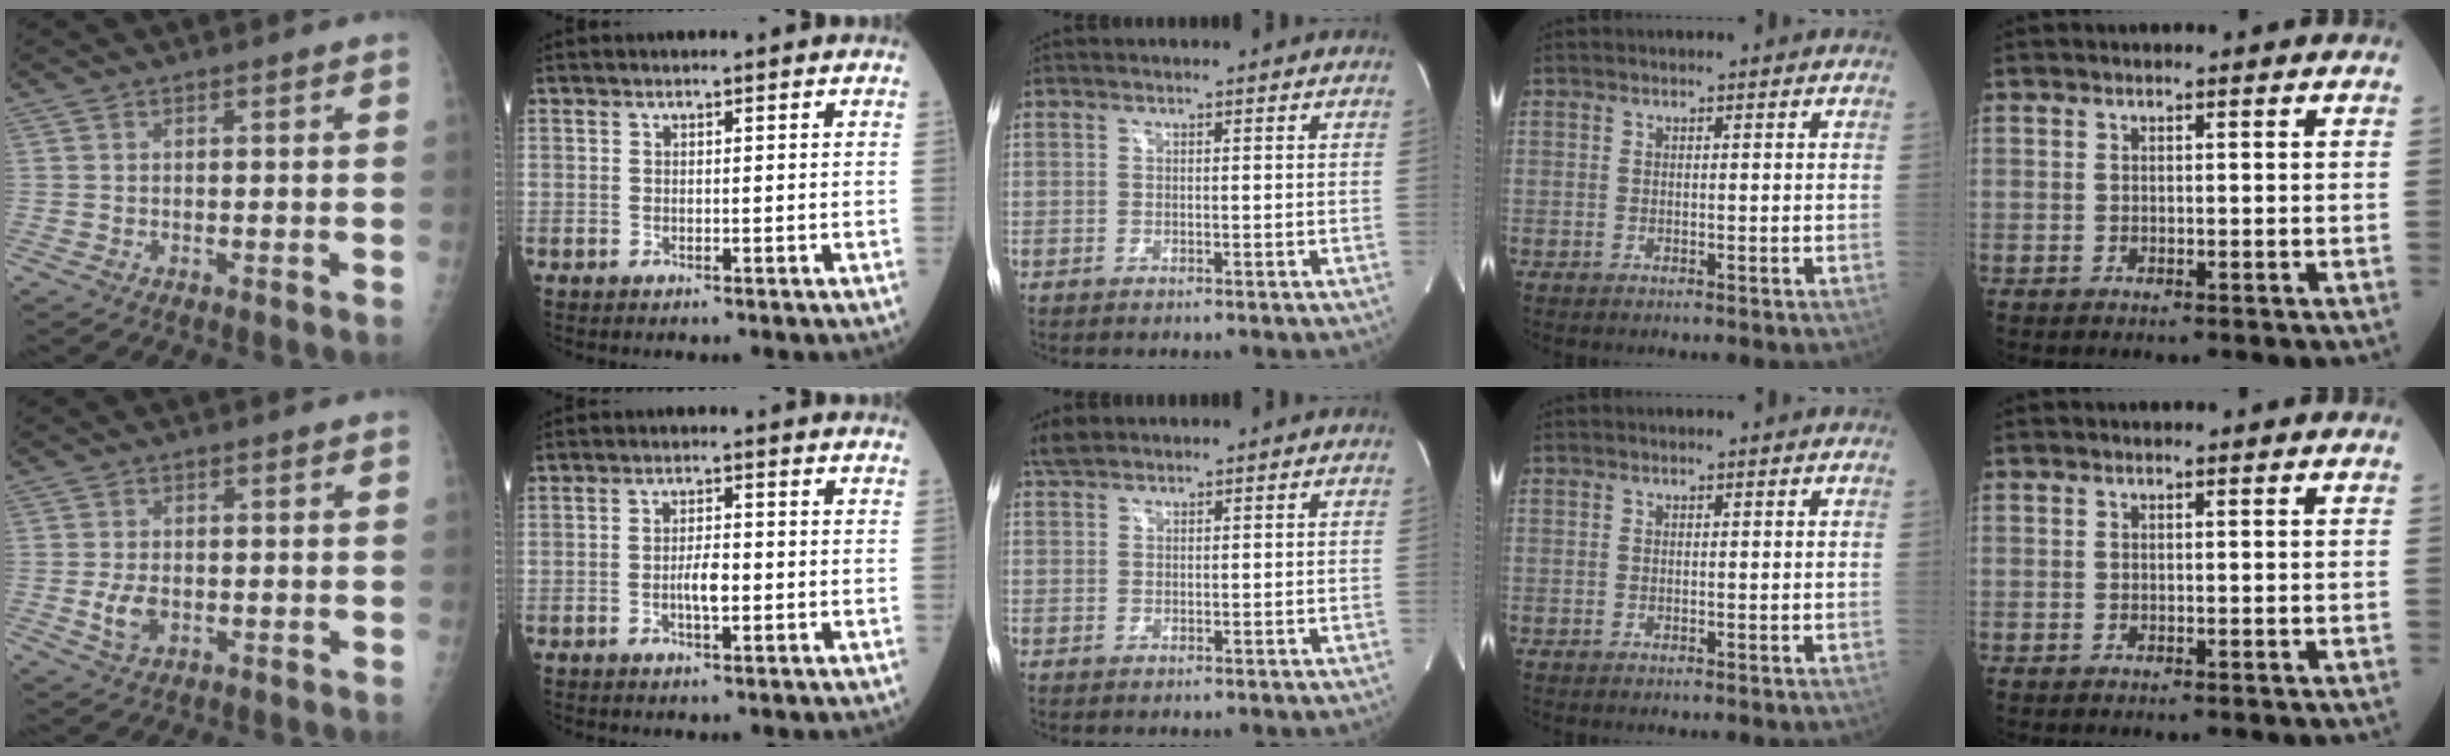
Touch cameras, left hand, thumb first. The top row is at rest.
{"thumb": {"total": 4.2, "force": [-0.8, 2.7, 3.1], "torque": [-0.058, -0.002, -0.010]}, "index": {"total": 3.1, "force": [-0.9, 0.8, 2.8], "torque": [-0.052, -0.001, -0.017]}, "middle": {"total": 2.2, "force": [2.1, 0.6, 0.6], "torque": [-0.019, 0.011, 0.042]}}